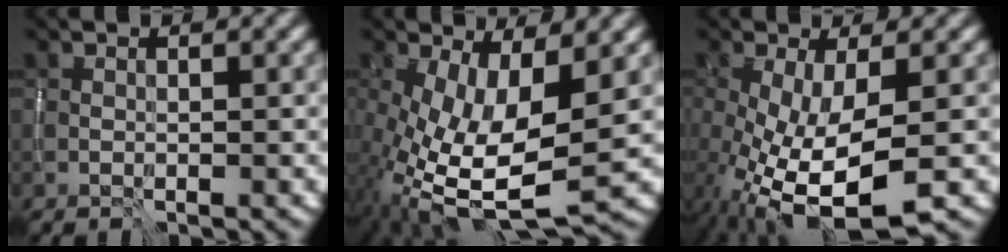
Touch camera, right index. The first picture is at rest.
{"total": 10.9, "force": [-2.0, 4.4, 9.8], "torque": [-0.202, -0.024, -0.028]}
{"total": 9.6, "force": [-2.8, 3.7, 8.4], "torque": [-0.180, -0.032, -0.039]}